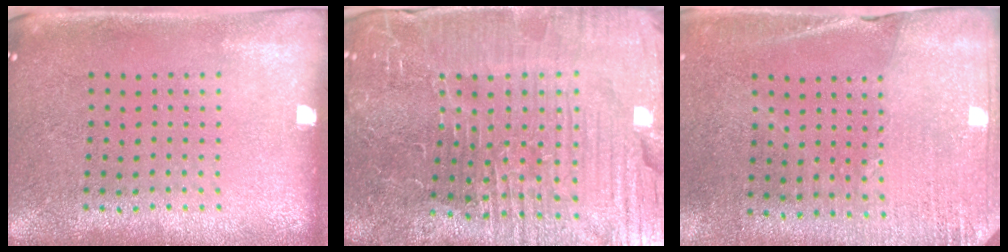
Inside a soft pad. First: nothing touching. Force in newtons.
{"total": 6.1, "press": 5.7, "slide": 2.1}
{"total": 2.6, "press": 2.5, "slide": 0.8}